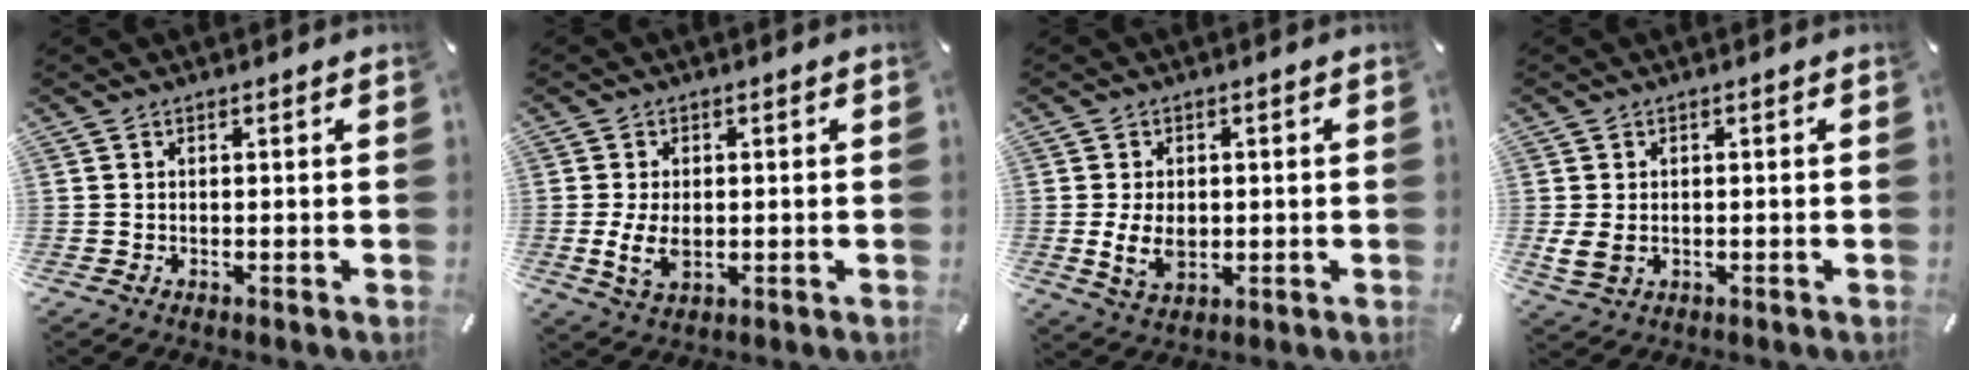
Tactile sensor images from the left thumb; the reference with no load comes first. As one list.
[{"total": 6.4, "force": [-0.7, 4.1, 4.9], "torque": [-0.103, -0.004, -0.014]}, {"total": 7.0, "force": [-0.6, 4.9, 5.0], "torque": [-0.112, -0.004, -0.015]}, {"total": 3.6, "force": [-0.2, 2.8, 2.2], "torque": [-0.047, -0.003, -0.006]}]